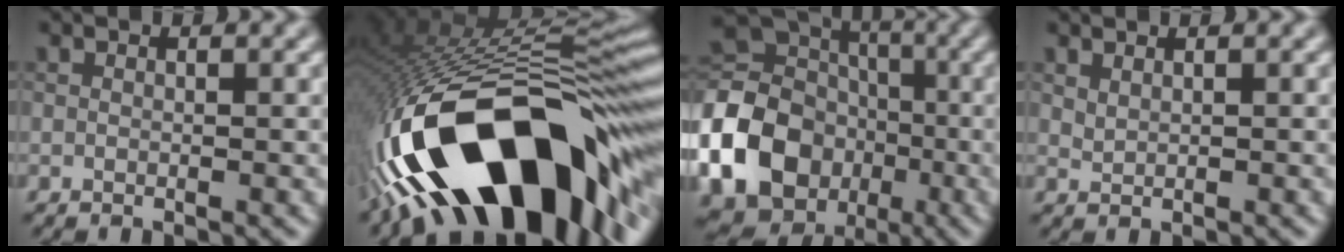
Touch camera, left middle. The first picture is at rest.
{"total": 18.5, "force": [-8.1, 7.8, 14.7], "torque": [-0.246, 0.013, -0.135]}
{"total": 18.4, "force": [-5.8, 15.7, 7.7], "torque": [-0.185, -0.023, -0.138]}
{"total": 0.7, "force": [0.6, 0.2, 0.2], "torque": [-0.007, 0.000, 0.011]}